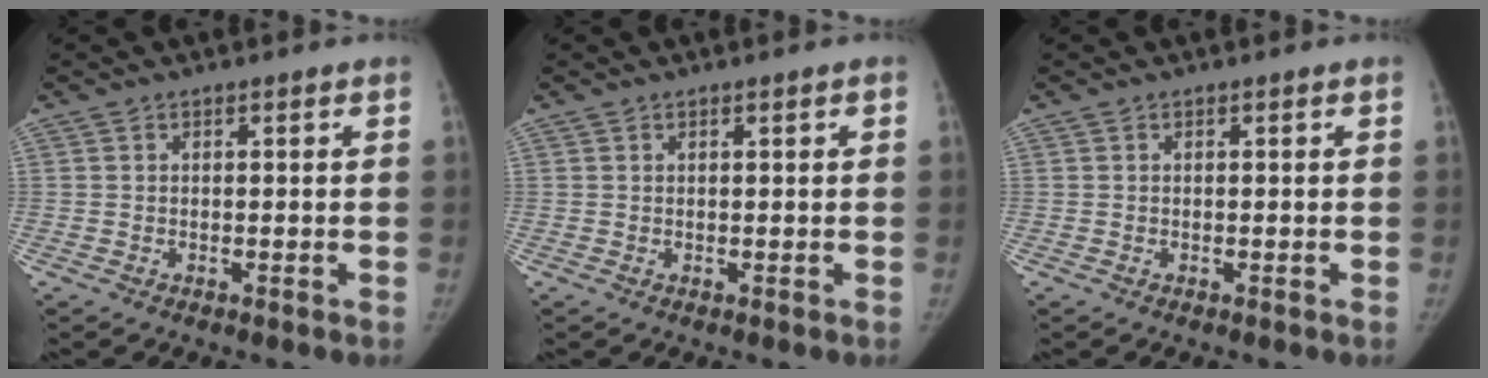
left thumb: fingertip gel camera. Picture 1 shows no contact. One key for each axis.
{"total": 0.6, "fx": 0.2, "fy": 0.1, "fz": 0.5, "tx": -0.008, "ty": 0.002, "tz": 0.003}
{"total": 0.0}